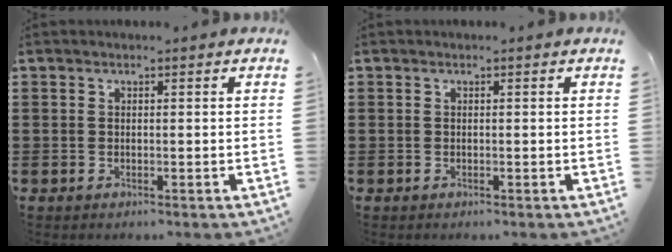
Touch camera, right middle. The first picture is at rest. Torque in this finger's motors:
{"motor_torque": [-0.15, -0.01, 0.02, -0.01]}